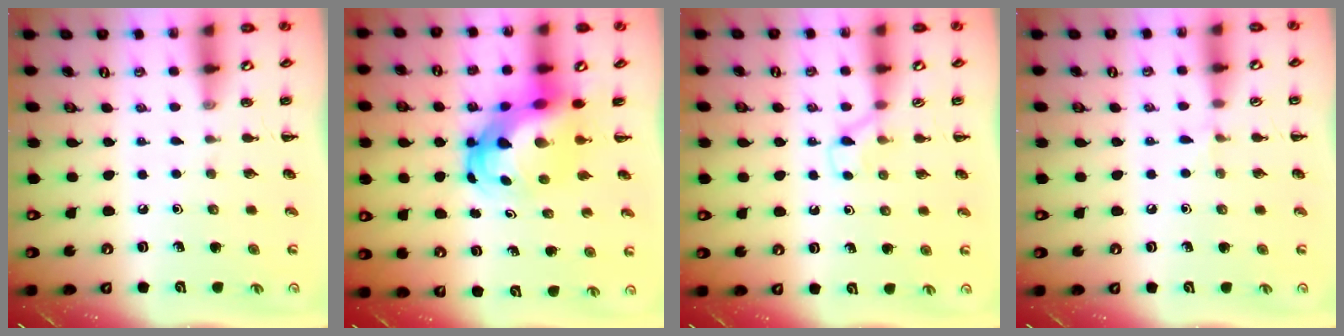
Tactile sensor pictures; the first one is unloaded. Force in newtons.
{"total": 7.7, "press": 7.5, "slide": 1.9}
{"total": 3.3, "press": 3.1, "slide": 1.2}
{"total": 3.6, "press": 3.4, "slide": 1.3}